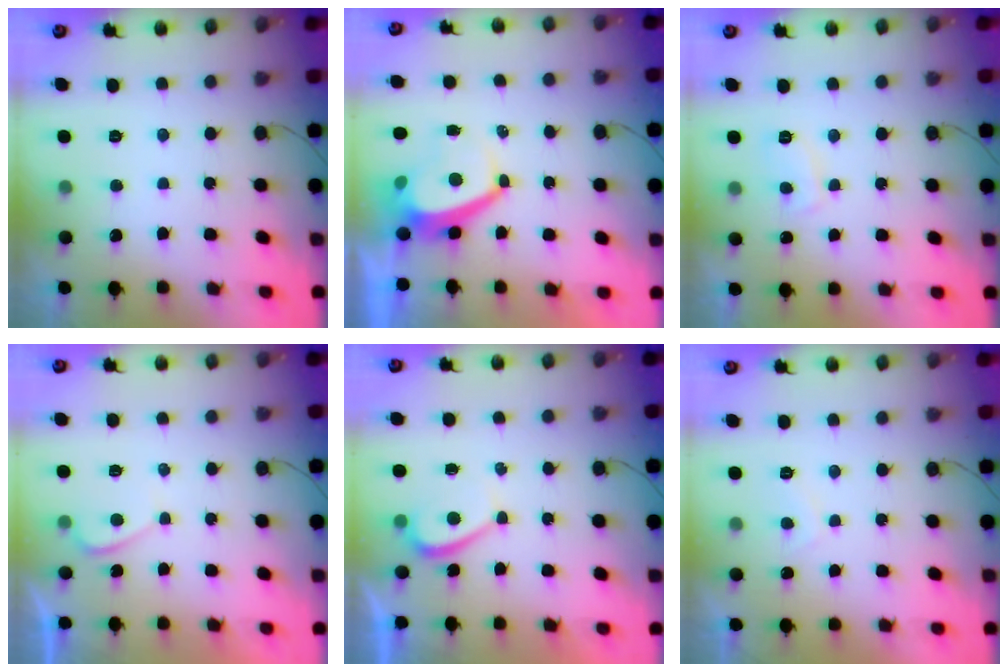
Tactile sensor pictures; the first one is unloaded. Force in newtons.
{"total": 4.3, "press": 4.3, "slide": 0.7}
{"total": 4.4, "press": 4.3, "slide": 0.7}
{"total": 0.6, "press": 0.3, "slide": 0.5}
{"total": 1.0, "press": 0.9, "slide": 0.6}
{"total": 1.8, "press": 1.6, "slide": 0.8}